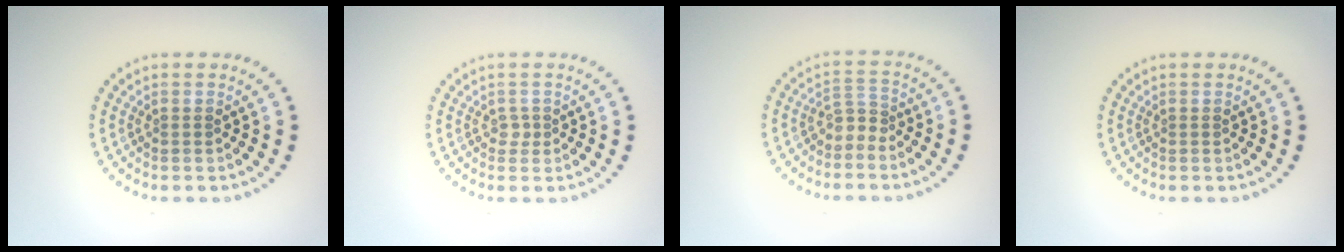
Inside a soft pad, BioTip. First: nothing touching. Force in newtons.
{"total": 0.7, "press": 0.6, "slide": 0.4}
{"total": 1.8, "press": 1.1, "slide": 1.4}
{"total": 0.0}